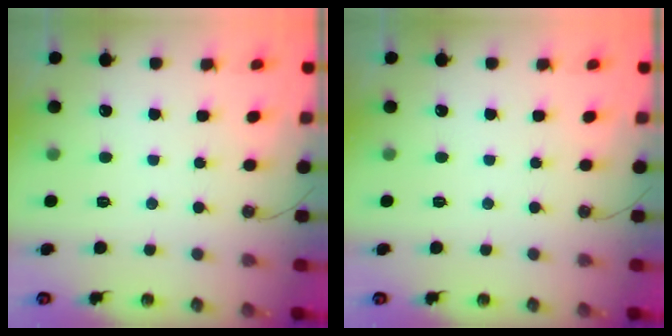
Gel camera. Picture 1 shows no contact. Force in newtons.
{"total": 0.0}